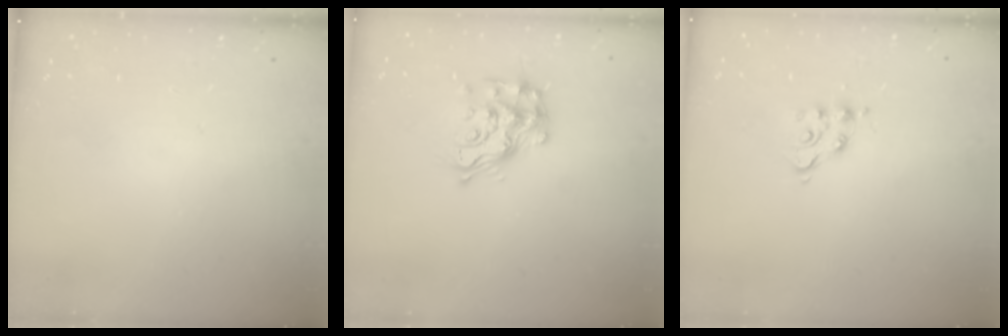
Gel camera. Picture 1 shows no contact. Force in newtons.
{"total": 15.3, "press": 15.2, "slide": 1.0}
{"total": 6.4, "press": 6.4, "slide": 0.4}